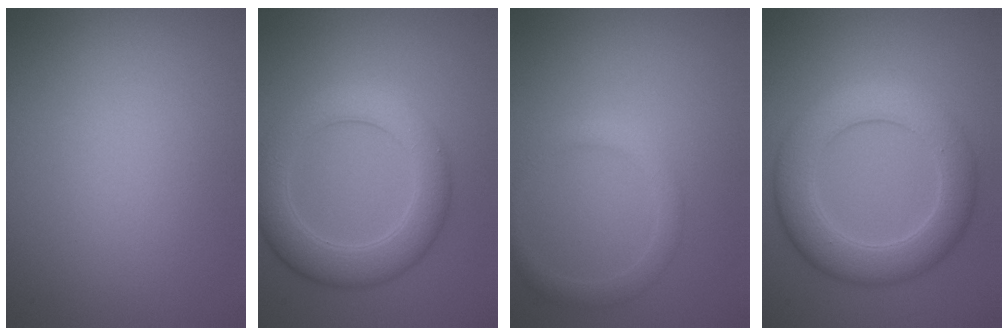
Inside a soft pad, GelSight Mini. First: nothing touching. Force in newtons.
{"total": 5.5, "press": 5.5, "slide": 0.3}
{"total": 1.9, "press": 1.9, "slide": 0.1}
{"total": 6.3, "press": 6.3, "slide": 0.0}